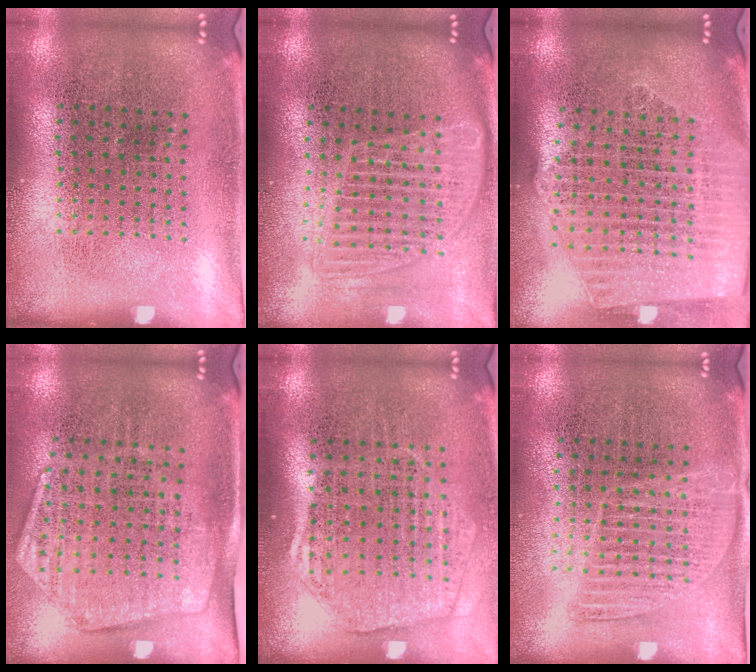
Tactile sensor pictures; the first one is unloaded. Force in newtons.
{"total": 1.7, "press": 1.5, "slide": 0.8}
{"total": 2.4, "press": 2.2, "slide": 1.2}
{"total": 1.9, "press": 1.6, "slide": 1.0}
{"total": 1.9, "press": 1.7, "slide": 0.8}
{"total": 1.3, "press": 1.1, "slide": 0.6}